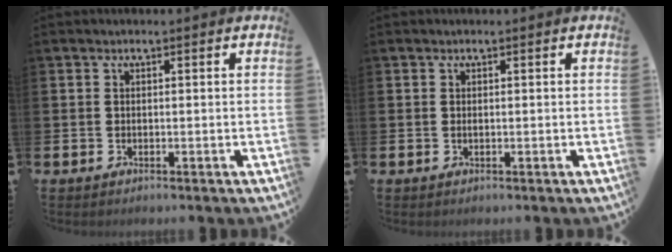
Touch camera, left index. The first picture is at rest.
{"total": 0.0}